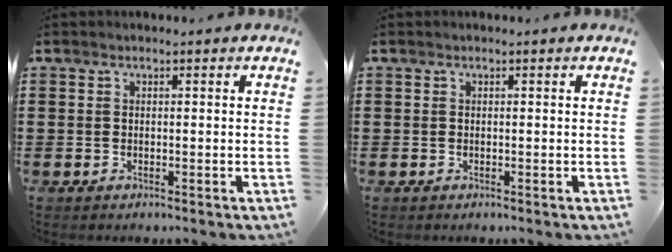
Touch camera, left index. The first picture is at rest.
{"total": 0.0}